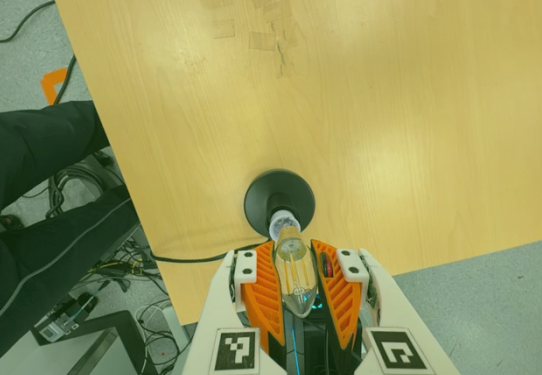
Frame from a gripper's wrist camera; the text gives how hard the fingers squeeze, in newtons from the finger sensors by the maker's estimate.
{"total": 21.2, "left": 23.1, "right": 19.3}